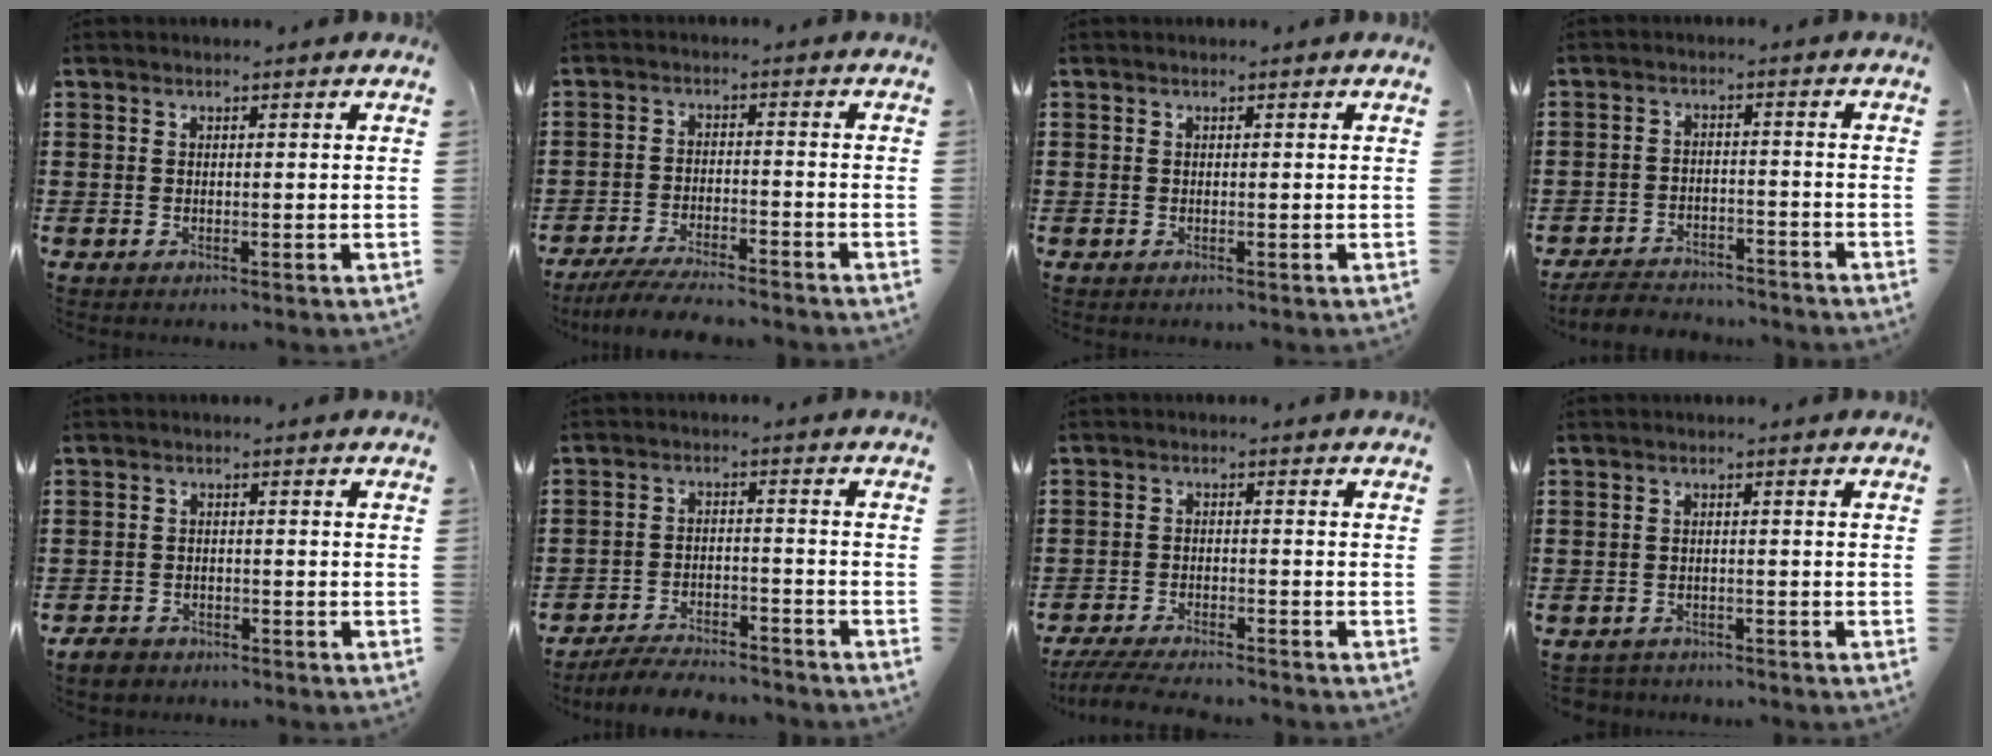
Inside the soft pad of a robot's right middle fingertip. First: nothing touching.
{"total": 5.0, "force": [-4.7, 0.2, 1.7], "torque": [-0.042, -0.008, -0.095]}
{"total": 0.0}
{"total": 4.5, "force": [-4.4, 0.9, 0.3], "torque": [-0.012, 0.007, -0.093]}
{"total": 2.2, "force": [-1.9, 0.9, 0.3], "torque": [-0.019, 0.002, -0.044]}
{"total": 5.1, "force": [-5.0, 0.6, 1.1], "torque": [-0.017, 0.006, -0.098]}
{"total": 4.3, "force": [-4.1, 0.2, 1.4], "torque": [-0.035, -0.009, -0.085]}
{"total": 1.4, "force": [-1.4, 0.3, -0.2], "torque": [-0.002, 0.001, -0.032]}